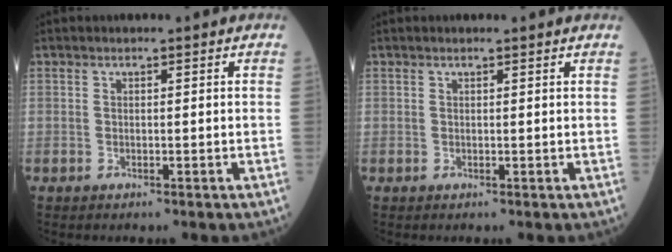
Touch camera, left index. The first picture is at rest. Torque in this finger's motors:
{"motor_torque": [-0.06, 0.33, 0.00, -0.01]}